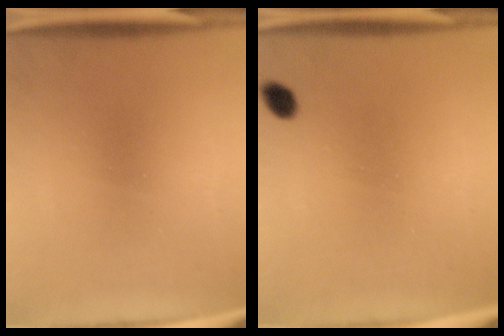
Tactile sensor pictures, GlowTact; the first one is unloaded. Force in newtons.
{"total": 2.0}